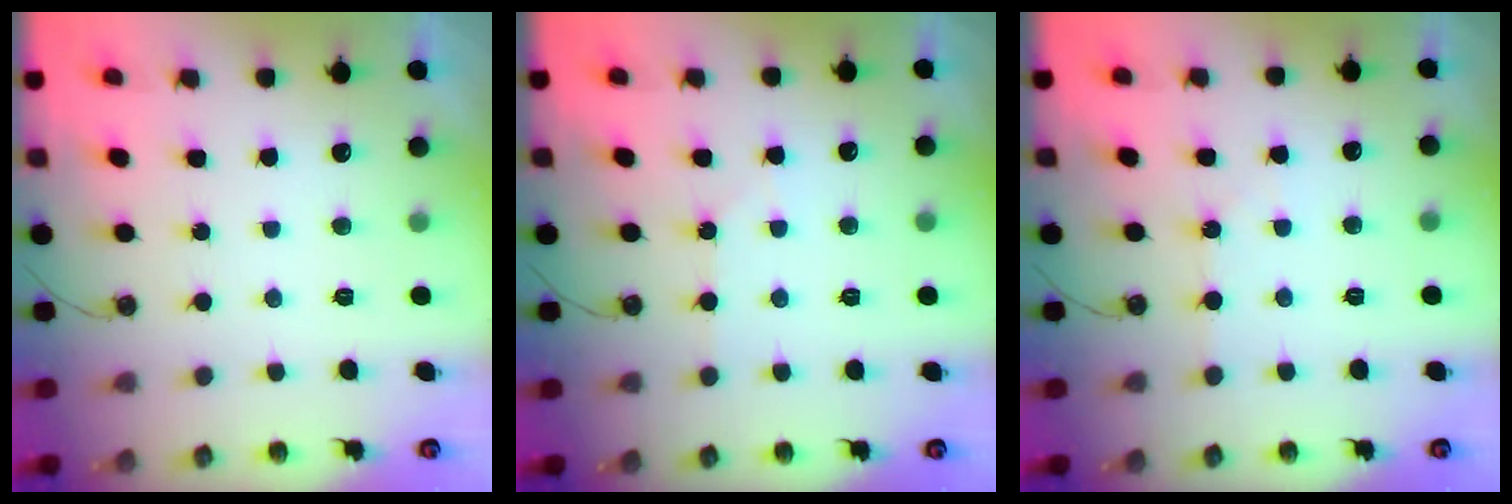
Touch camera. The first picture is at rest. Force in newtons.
{"total": 3.9, "press": 3.8, "slide": 0.6}
{"total": 2.9, "press": 2.8, "slide": 0.5}